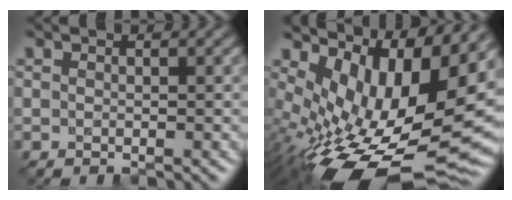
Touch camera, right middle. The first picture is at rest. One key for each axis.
{"total": 14.3, "fx": 0.6, "fy": 6.9, "fz": 12.5, "tx": -0.187, "ty": -0.008, "tz": 0.020}